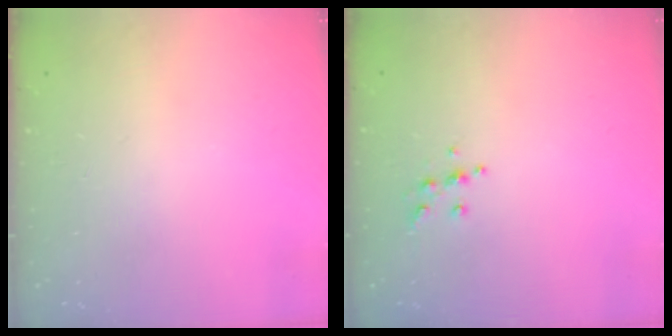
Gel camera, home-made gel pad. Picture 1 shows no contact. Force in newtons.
{"total": 6.4, "press": 6.4, "slide": 0.5}